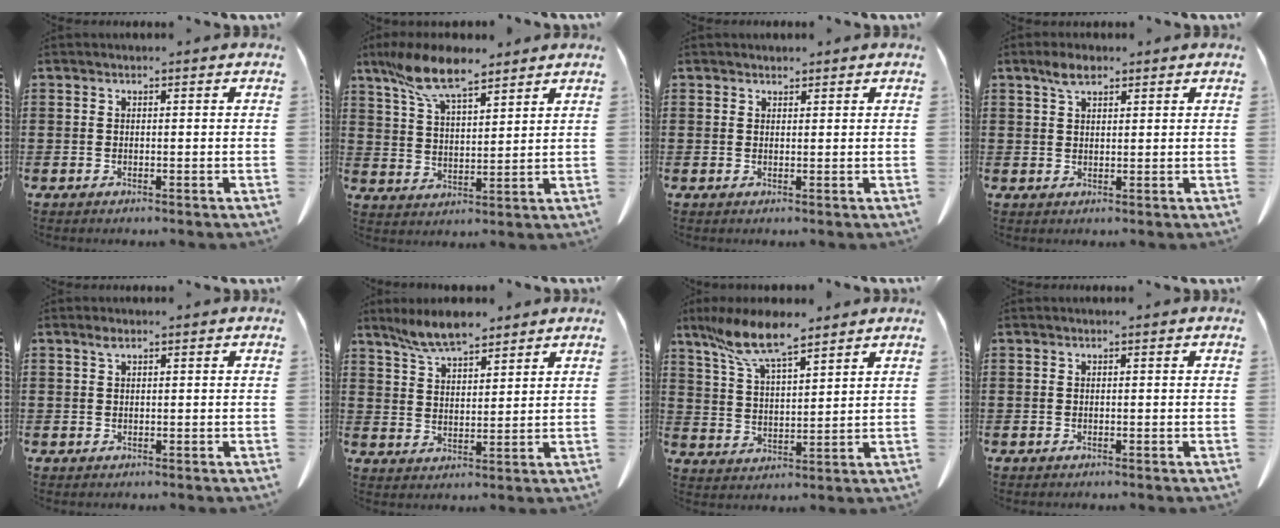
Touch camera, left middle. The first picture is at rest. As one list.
[{"total": 10.1, "force": [7.7, 2.9, 5.9], "torque": [-0.133, -0.013, 0.144]}, {"total": 1.4, "force": [1.3, 0.5, 0.1], "torque": [-0.005, 0.000, 0.027]}, {"total": 3.2, "force": [2.2, 1.3, 1.9], "torque": [-0.033, 0.000, 0.039]}, {"total": 0.9, "force": [0.6, 0.4, 0.6], "torque": [-0.015, 0.001, 0.012]}, {"total": 6.5, "force": [5.7, 1.6, 2.8], "torque": [-0.072, -0.012, 0.107]}, {"total": 9.5, "force": [7.4, 2.2, 5.6], "torque": [-0.127, -0.019, 0.137]}, {"total": 0.0}]